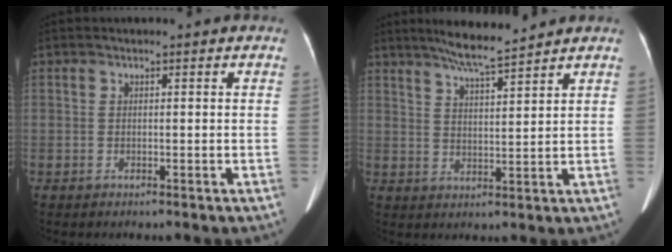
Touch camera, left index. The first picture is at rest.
{"total": 4.5, "force": [4.1, -0.6, 1.8], "torque": [-0.039, -0.002, 0.076]}